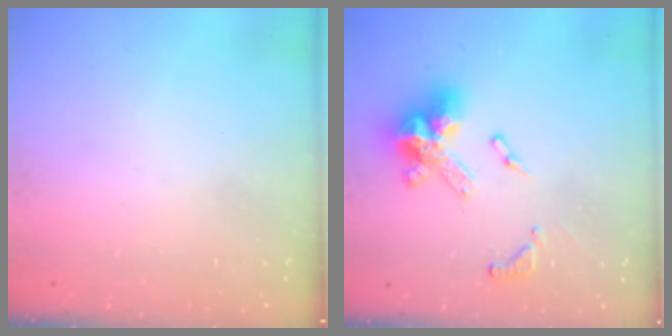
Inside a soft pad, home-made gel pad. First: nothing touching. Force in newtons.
{"total": 14.0, "press": 13.9, "slide": 1.7}